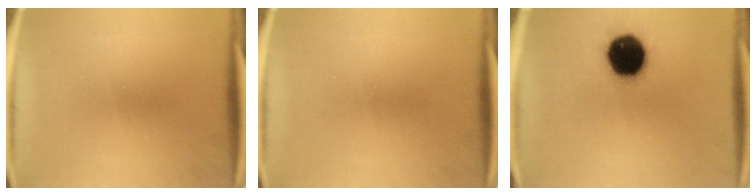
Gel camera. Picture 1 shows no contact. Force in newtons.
{"total": 0.0}
{"total": 17.1}